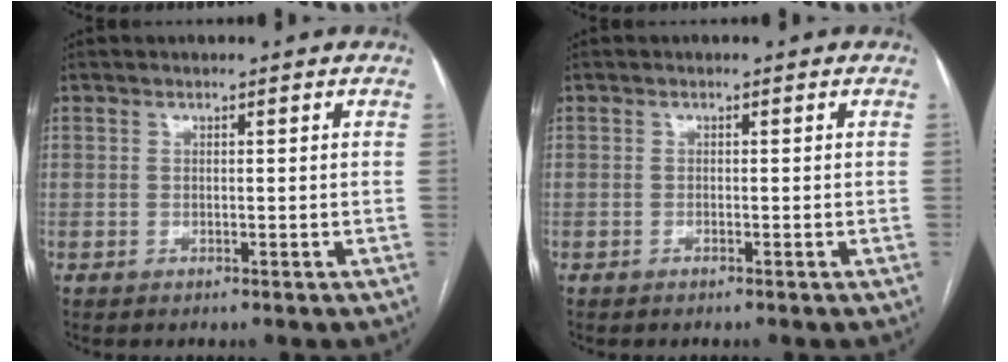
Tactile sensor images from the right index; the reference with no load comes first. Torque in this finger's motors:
{"motor_torque": [0.07, 0.01, -0.01, 0.00]}